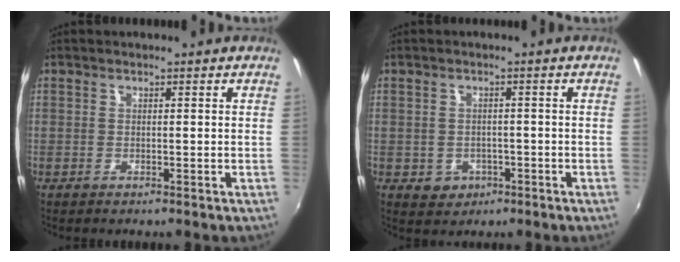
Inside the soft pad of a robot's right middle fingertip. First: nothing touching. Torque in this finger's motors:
{"motor_torque": [0.56, -0.44, 0.05, 0.00]}